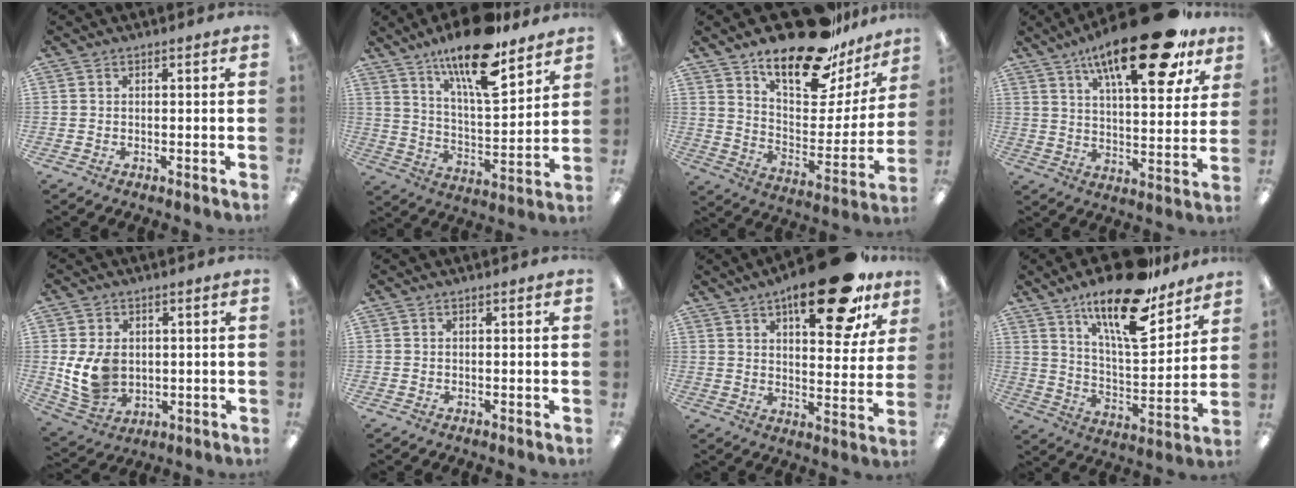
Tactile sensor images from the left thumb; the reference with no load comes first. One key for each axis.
{"total": 18.0, "fx": 12.9, "fy": 5.1, "fz": 11.4, "tx": -0.197, "ty": -0.072, "tz": 0.212}
{"total": 20.7, "fx": 16.6, "fy": 7.2, "fz": 10.0, "tx": -0.154, "ty": -0.116, "tz": 0.282}
{"total": 23.3, "fx": 15.0, "fy": 7.4, "fz": 16.2, "tx": -0.243, "ty": -0.079, "tz": 0.237}
{"total": 10.0, "fx": 0.6, "fy": 7.9, "fz": 6.2, "tx": -0.139, "ty": 0.005, "tz": 0.014}
{"total": 0.0}
{"total": 21.4, "fx": 13.3, "fy": 8.0, "fz": 14.7, "tx": -0.195, "ty": -0.071, "tz": 0.206}
{"total": 20.6, "fx": 14.6, "fy": 6.7, "fz": 13.0, "tx": -0.219, "ty": -0.090, "tz": 0.244}